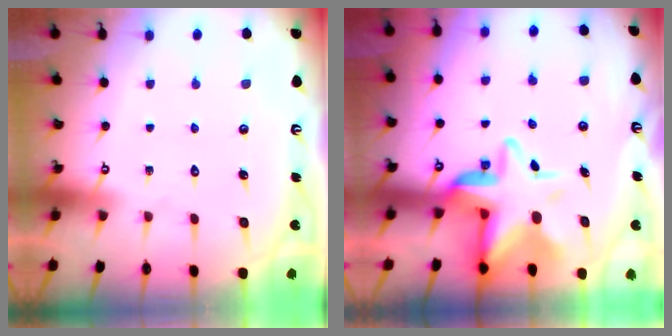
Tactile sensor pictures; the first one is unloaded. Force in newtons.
{"total": 10.7, "press": 10.6, "slide": 1.7}